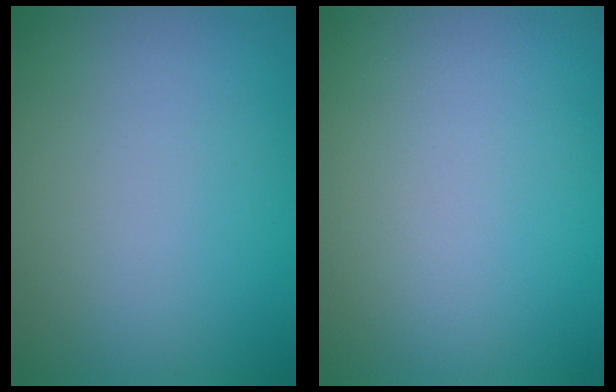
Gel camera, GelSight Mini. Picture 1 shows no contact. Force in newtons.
{"total": 0.0}